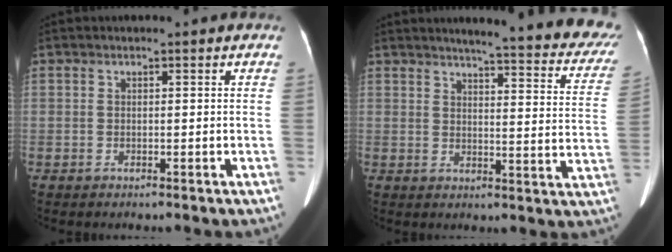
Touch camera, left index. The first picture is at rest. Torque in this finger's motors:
{"motor_torque": [0.75, -1.14, 0.08, 0.03]}